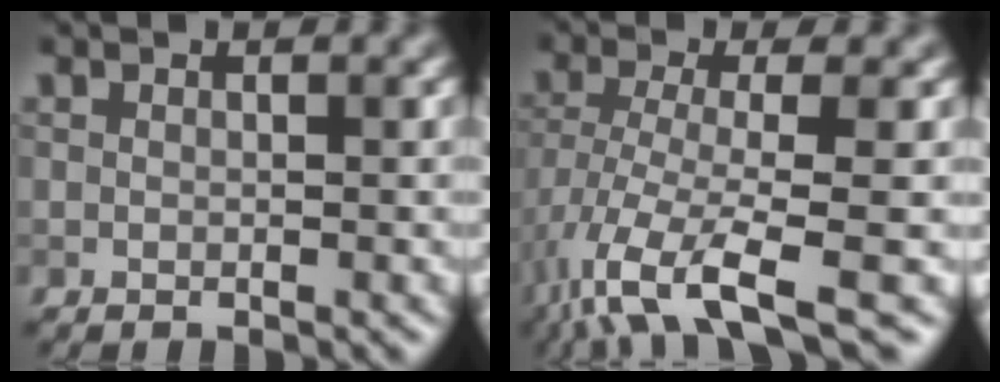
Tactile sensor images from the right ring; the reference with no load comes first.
{"total": 8.6, "force": [-4.8, 2.3, 6.8], "torque": [-0.130, -0.013, -0.091]}